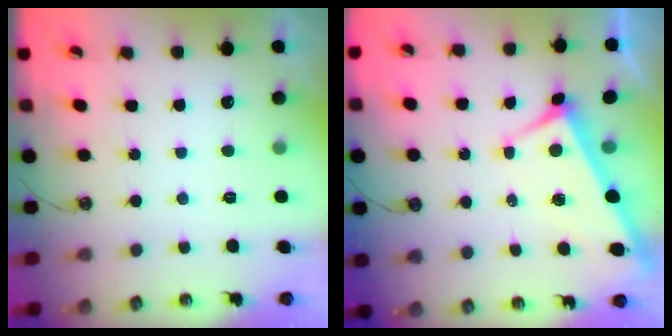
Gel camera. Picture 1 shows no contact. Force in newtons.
{"total": 3.6, "press": 3.6, "slide": 0.4}